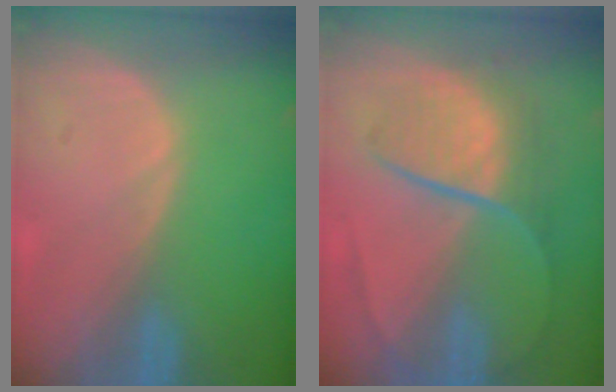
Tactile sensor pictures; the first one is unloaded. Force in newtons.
{"total": 8.9, "press": 7.5, "slide": 4.7}